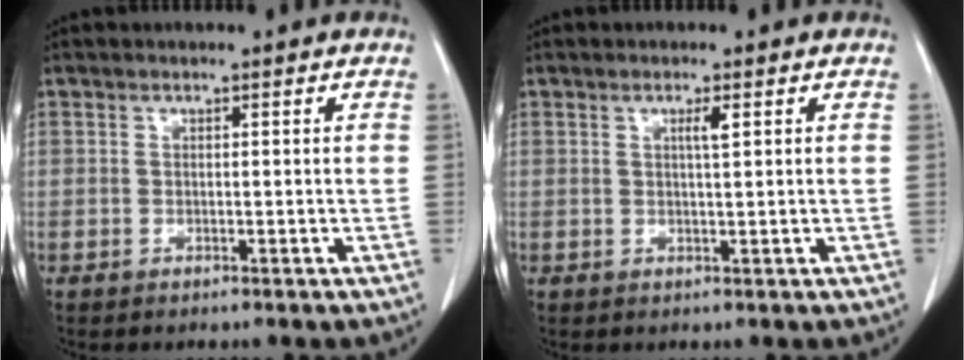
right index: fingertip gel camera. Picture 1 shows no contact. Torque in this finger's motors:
{"motor_torque": [0.25, 0.20, 0.06, 0.03]}